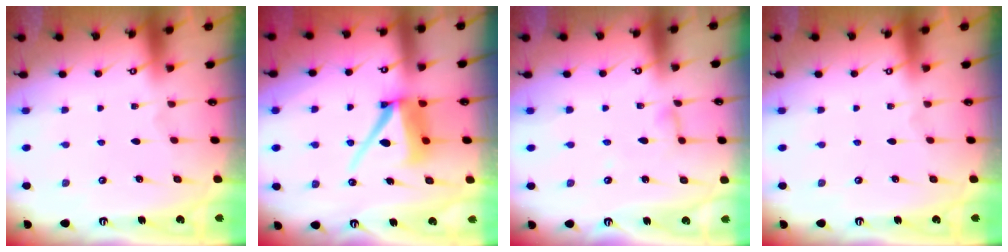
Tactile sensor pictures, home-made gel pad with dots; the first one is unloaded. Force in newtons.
{"total": 11.3, "press": 11.3, "slide": 1.4}
{"total": 3.6, "press": 3.6, "slide": 0.2}
{"total": 0.0}